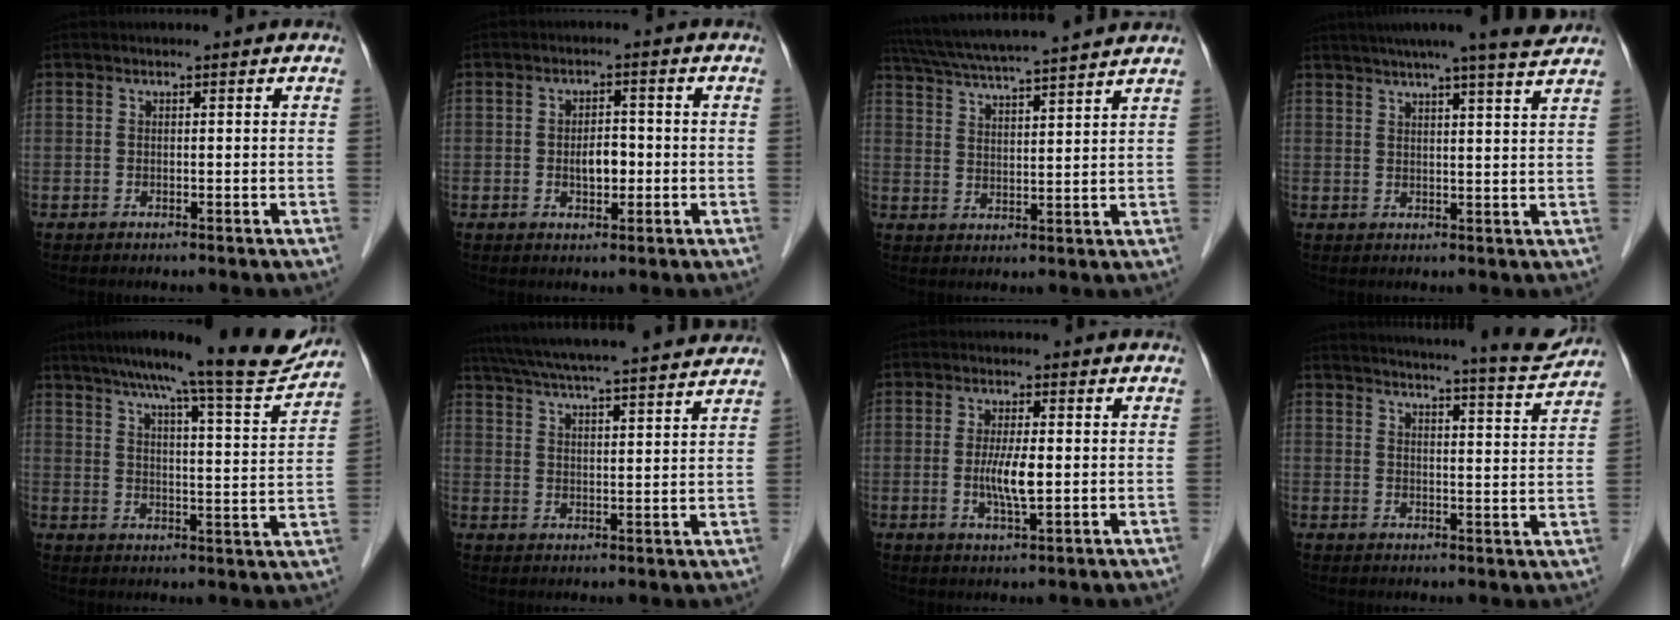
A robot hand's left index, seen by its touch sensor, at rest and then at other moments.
{"total": 3.4, "force": [-0.6, 1.8, 2.9], "torque": [-0.047, 0.004, -0.008]}
{"total": 16.5, "force": [14.7, -0.4, 7.5], "torque": [-0.140, 0.028, 0.221]}
{"total": 12.3, "force": [10.7, -0.6, 6.0], "torque": [-0.096, 0.009, 0.129]}
{"total": 16.9, "force": [14.9, 0.6, 7.9], "torque": [-0.114, -0.015, 0.199]}
{"total": 22.8, "force": [20.6, 0.9, 9.7], "torque": [-0.169, 0.023, 0.285]}
{"total": 4.9, "force": [-0.3, 0.7, 4.8], "torque": [-0.098, -0.008, -0.005]}
{"total": 14.2, "force": [13.5, 0.2, 4.5], "torque": [-0.066, -0.036, 0.161]}